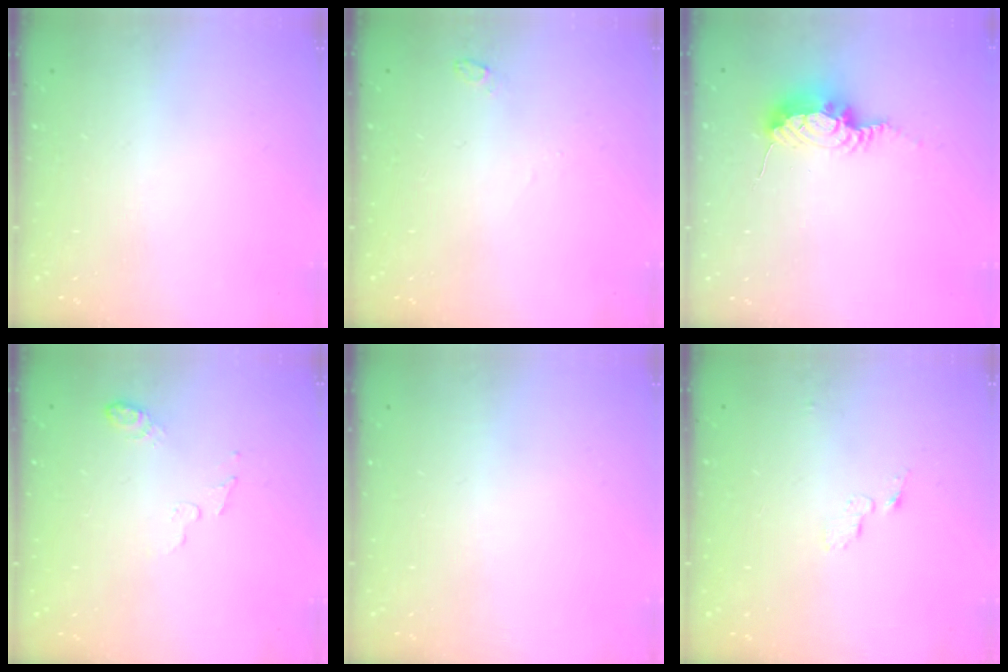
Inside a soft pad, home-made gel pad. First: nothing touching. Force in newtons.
{"total": 4.7, "press": 2.7, "slide": 3.9}
{"total": 8.4, "press": 8.4, "slide": 0.9}
{"total": 6.3, "press": 6.2, "slide": 1.1}
{"total": 0.0}
{"total": 4.0, "press": 4.0, "slide": 0.4}